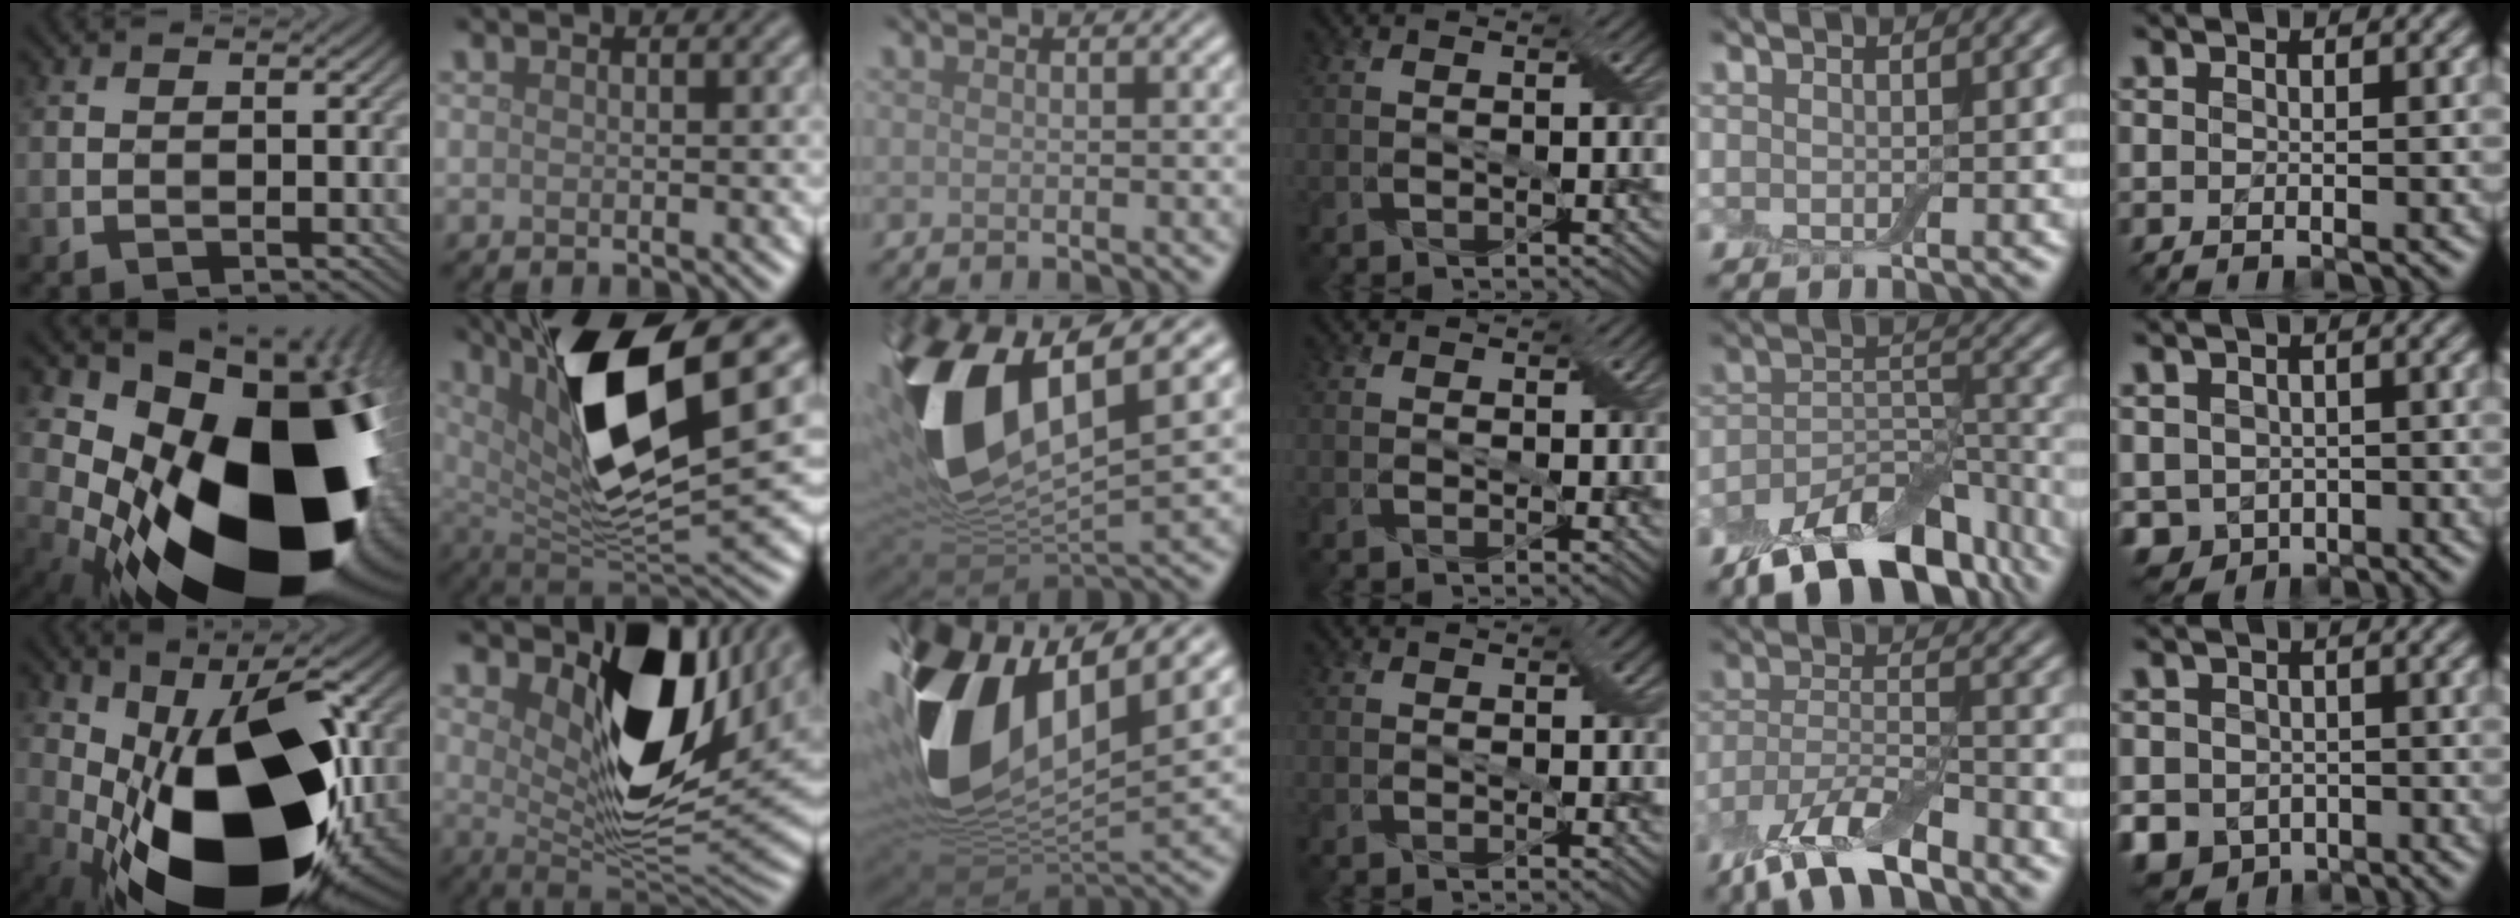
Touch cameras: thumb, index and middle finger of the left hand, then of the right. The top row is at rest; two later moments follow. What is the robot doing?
{"motion": "wrap", "object": "cling film"}